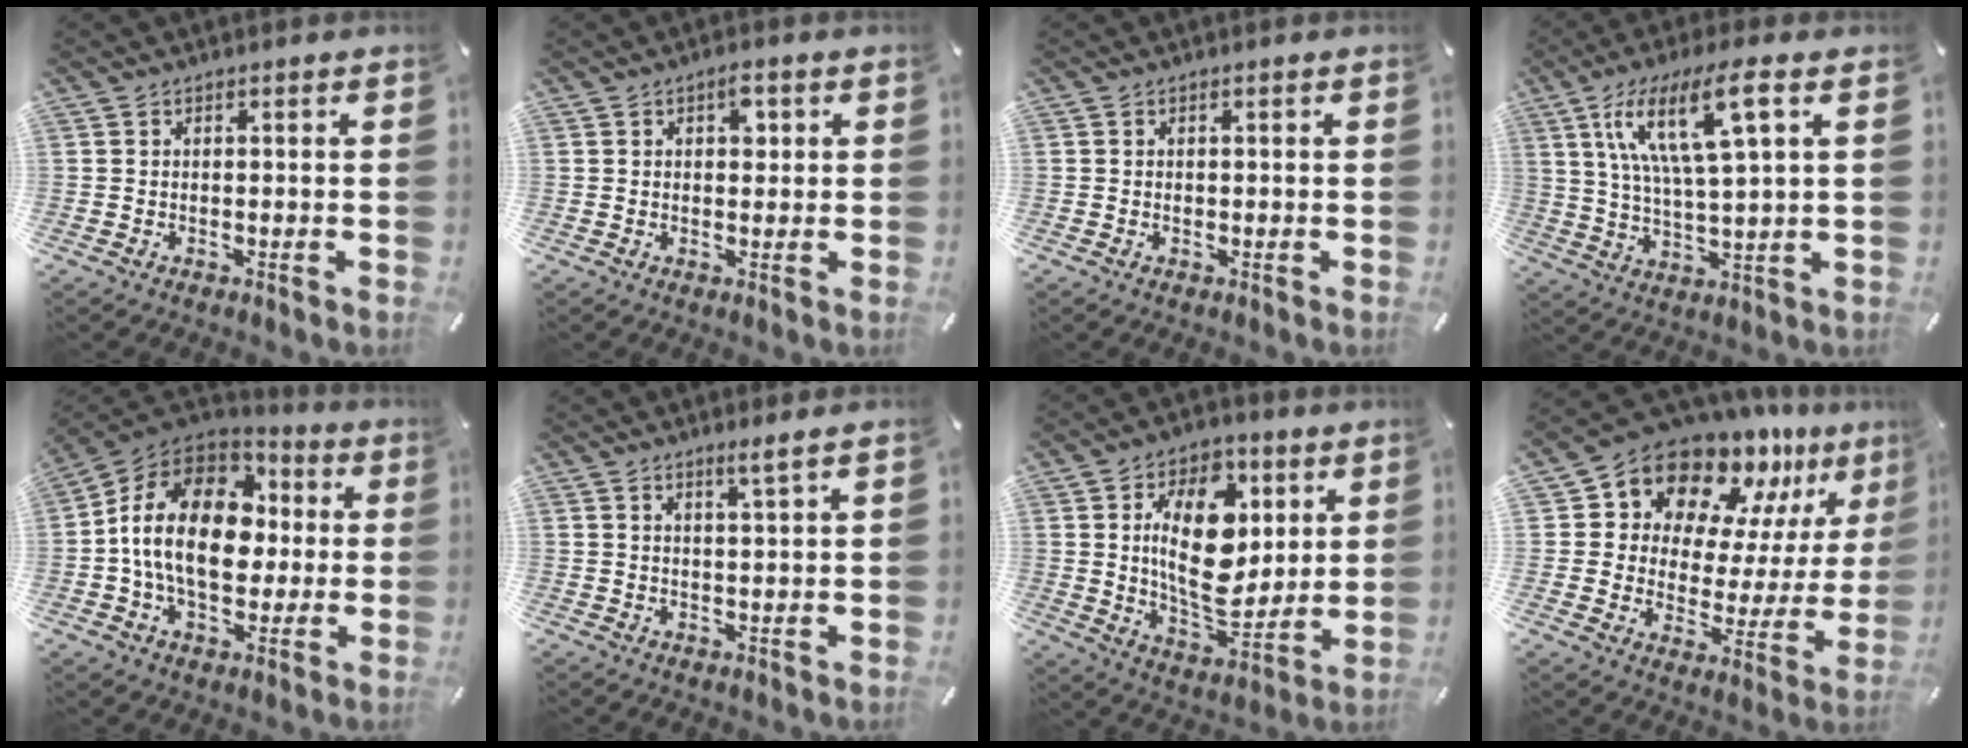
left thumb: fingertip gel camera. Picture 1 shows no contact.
{"total": 3.1, "force": [0.9, 1.7, 2.4], "torque": [-0.019, -0.006, 0.008]}
{"total": 0.6, "force": [-0.1, 0.4, 0.4], "torque": [-0.011, 0.001, -0.002]}
{"total": 16.0, "force": [7.1, 3.9, 13.8], "torque": [-0.287, -0.006, 0.112]}
{"total": 19.3, "force": [0.1, 13.9, 13.4], "torque": [-0.258, 0.014, -0.001]}
{"total": 2.9, "force": [2.2, -0.3, 1.8], "torque": [-0.038, -0.009, 0.039]}
{"total": 19.4, "force": [4.7, 11.8, 14.6], "torque": [-0.252, -0.016, 0.077]}
{"total": 12.6, "force": [10.8, 6.1, 2.2], "torque": [-0.048, -0.114, 0.185]}